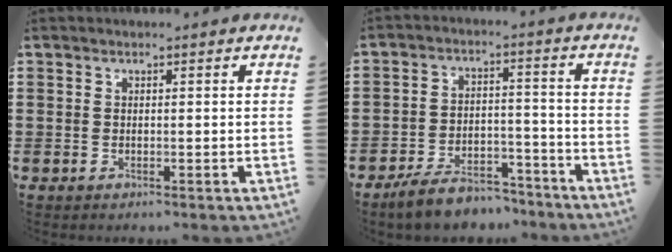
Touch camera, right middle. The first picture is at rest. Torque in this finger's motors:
{"motor_torque": [1.83, 0.30, -0.09, -0.05]}